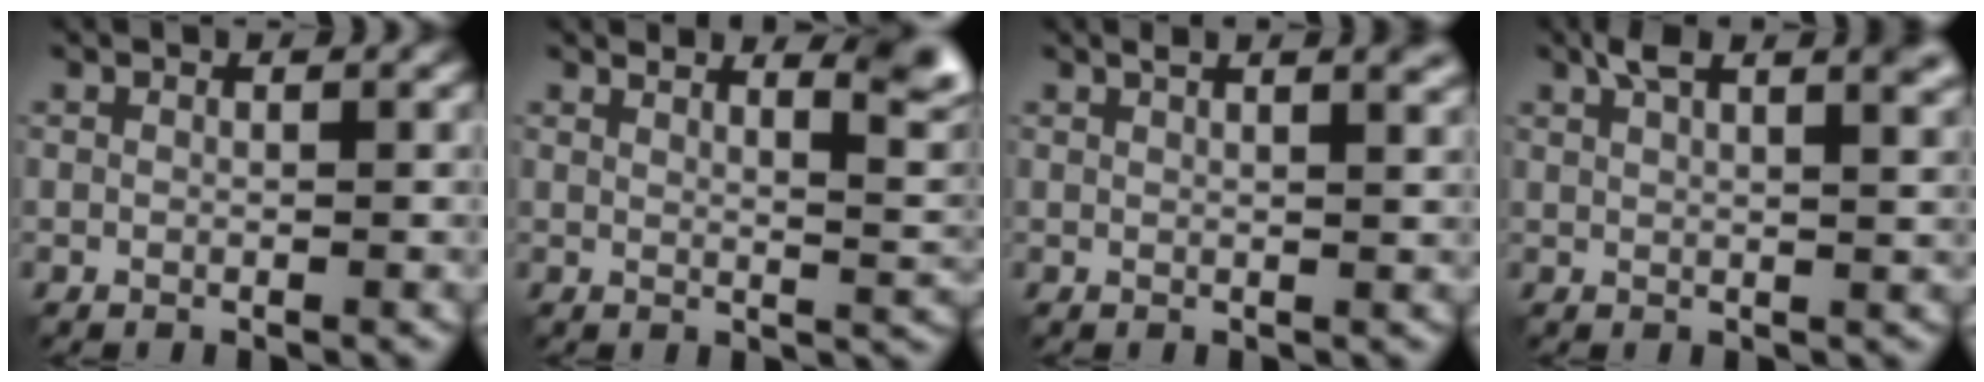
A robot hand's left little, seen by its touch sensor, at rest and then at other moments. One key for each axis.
{"total": 5.1, "fx": 3.6, "fy": 1.1, "fz": 3.5, "tx": -0.030, "ty": 0.011, "tz": 0.053}
{"total": 4.8, "fx": 2.8, "fy": 2.0, "fz": 3.3, "tx": -0.015, "ty": 0.028, "tz": 0.008}
{"total": 6.1, "fx": 3.4, "fy": 2.1, "fz": 4.6, "tx": -0.053, "ty": 0.026, "tz": 0.042}